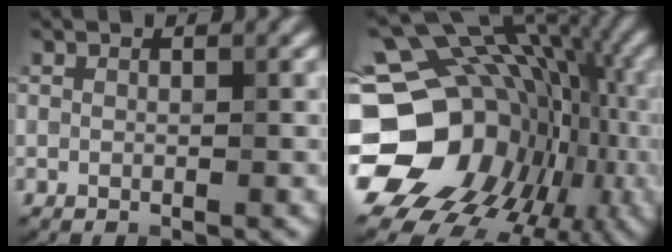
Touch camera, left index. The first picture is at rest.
{"total": 20.5, "force": [-3.9, 16.7, 11.2], "torque": [-0.168, 0.001, -0.073]}